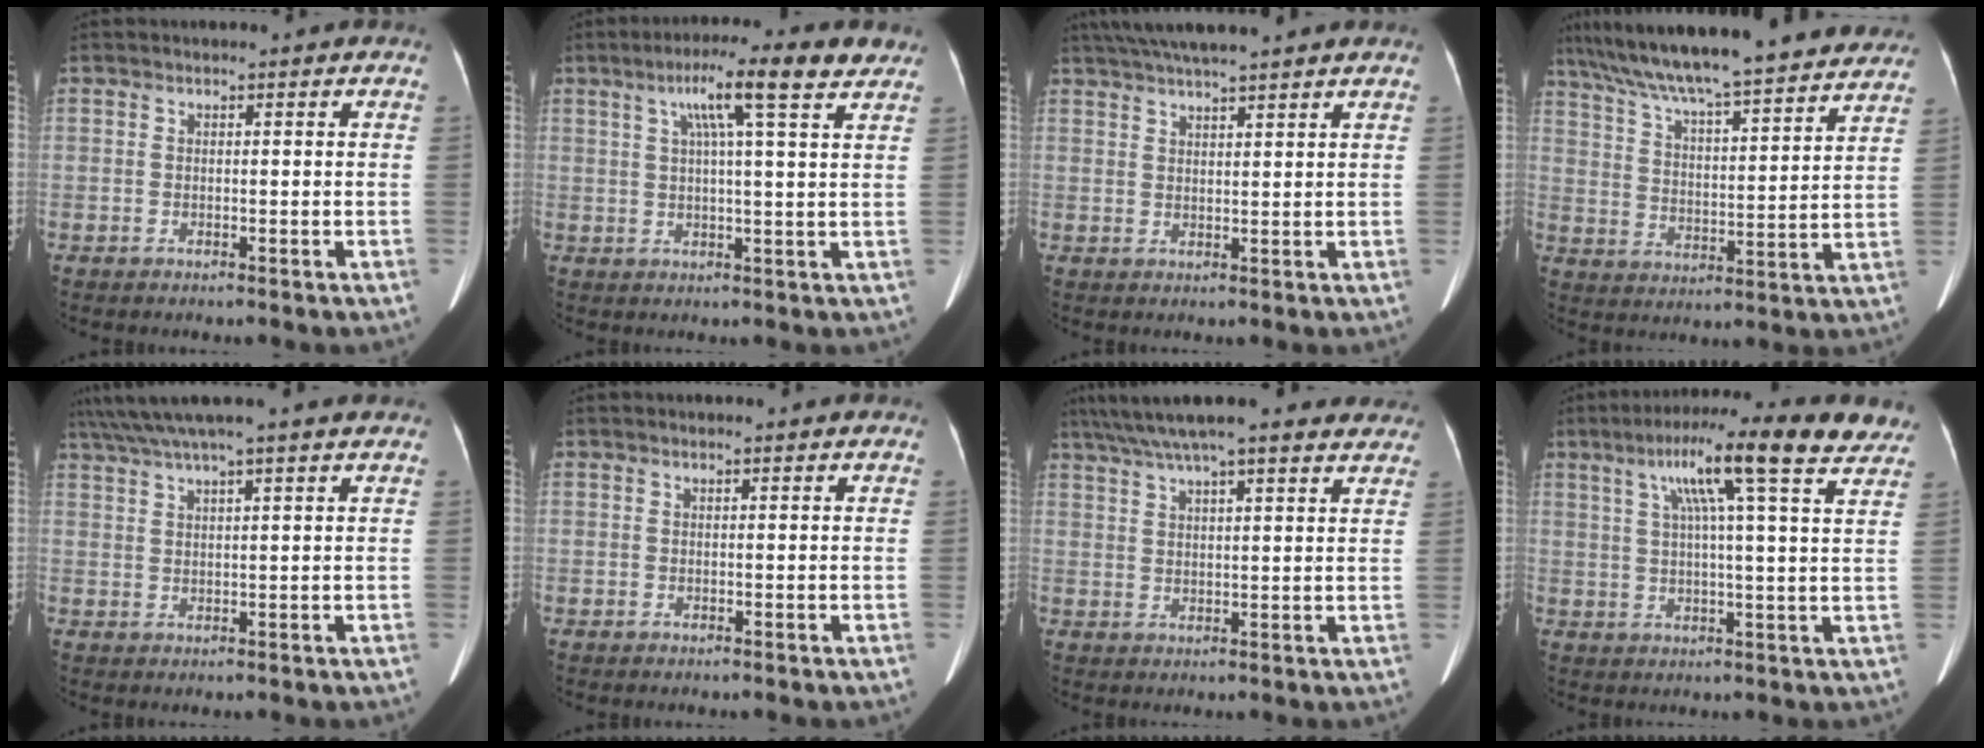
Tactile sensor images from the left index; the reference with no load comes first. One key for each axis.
{"total": 10.0, "fx": 5.7, "fy": 0.3, "fz": 8.3, "tx": -0.131, "ty": 0.026, "tz": 0.081}
{"total": 10.3, "fx": 8.8, "fy": -0.1, "fz": 5.4, "tx": -0.092, "ty": 0.038, "tz": 0.127}
{"total": 27.3, "fx": 24.1, "fy": 3.1, "fz": 12.5, "tx": -0.205, "ty": 0.001, "tz": 0.331}
{"total": 10.2, "fx": 8.7, "fy": -1.0, "fz": 5.3, "tx": -0.099, "ty": 0.037, "tz": 0.123}
{"total": 0.9, "fx": 0.7, "fy": 0.2, "fz": 0.5, "tx": -0.010, "ty": 0.011, "tz": 0.011}
{"total": 21.2, "fx": 18.2, "fy": 3.3, "fz": 10.3, "tx": -0.176, "ty": 0.045, "tz": 0.244}
{"total": 17.1, "fx": 11.0, "fy": 0.9, "fz": 13.1, "tx": -0.203, "ty": 0.044, "tz": 0.140}